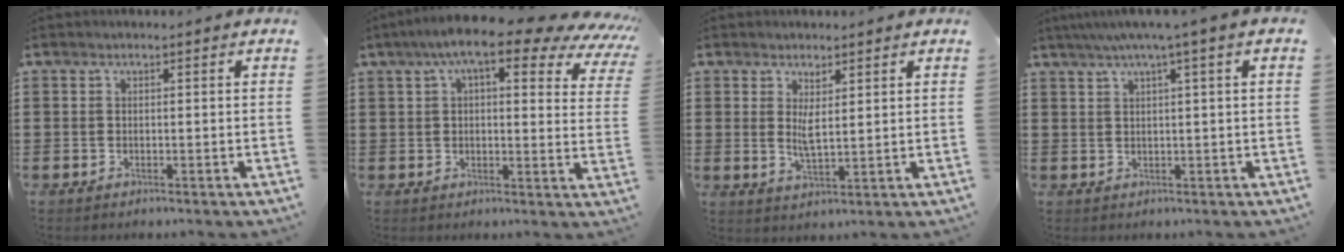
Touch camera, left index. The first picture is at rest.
{"total": 10.1, "force": [6.8, 2.3, 7.2], "torque": [-0.132, -0.022, 0.112]}
{"total": 3.5, "force": [1.6, 1.3, 2.9], "torque": [-0.053, 0.000, 0.026]}
{"total": 3.1, "force": [1.3, 0.0, 2.8], "torque": [-0.056, 0.002, 0.022]}